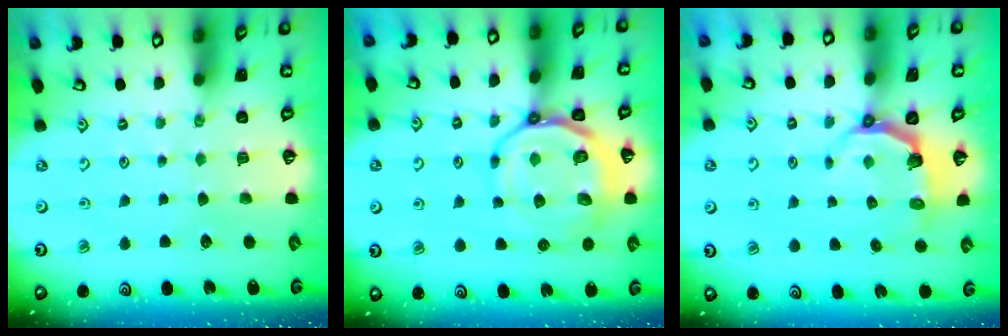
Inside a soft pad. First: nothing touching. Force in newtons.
{"total": 14.0, "press": 13.8, "slide": 2.3}
{"total": 4.5, "press": 2.9, "slide": 3.4}